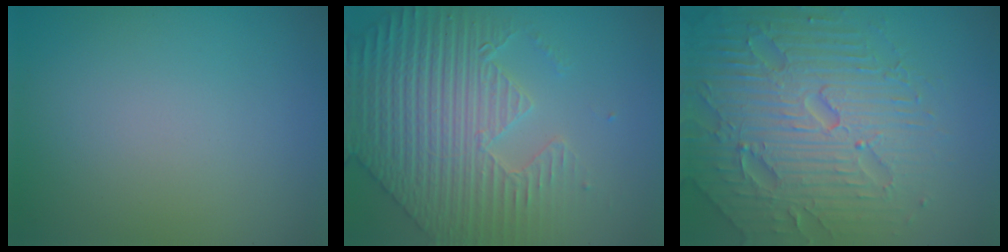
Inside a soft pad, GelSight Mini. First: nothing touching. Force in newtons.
{"total": 6.5, "press": 5.6, "slide": 3.2}
{"total": 7.4, "press": 7.2, "slide": 1.7}